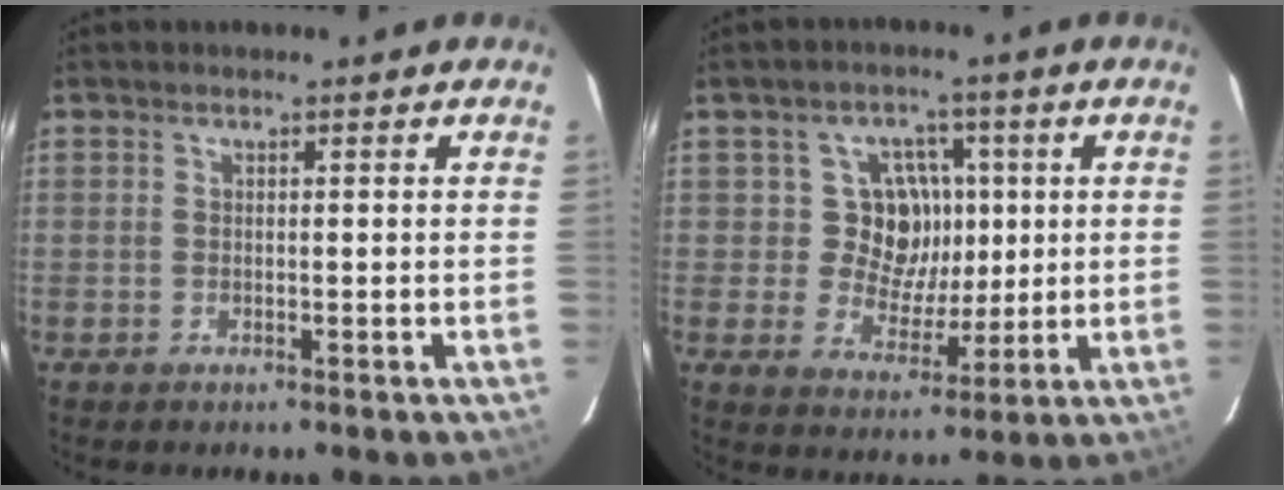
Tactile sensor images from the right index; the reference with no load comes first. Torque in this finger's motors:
{"motor_torque": [0.24, 0.11, 0.15, 0.03]}